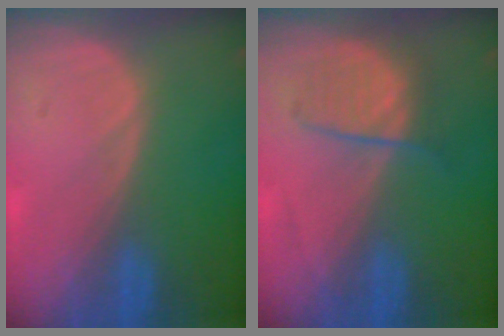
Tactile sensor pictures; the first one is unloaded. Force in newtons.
{"total": 4.4, "press": 4.4, "slide": 0.6}